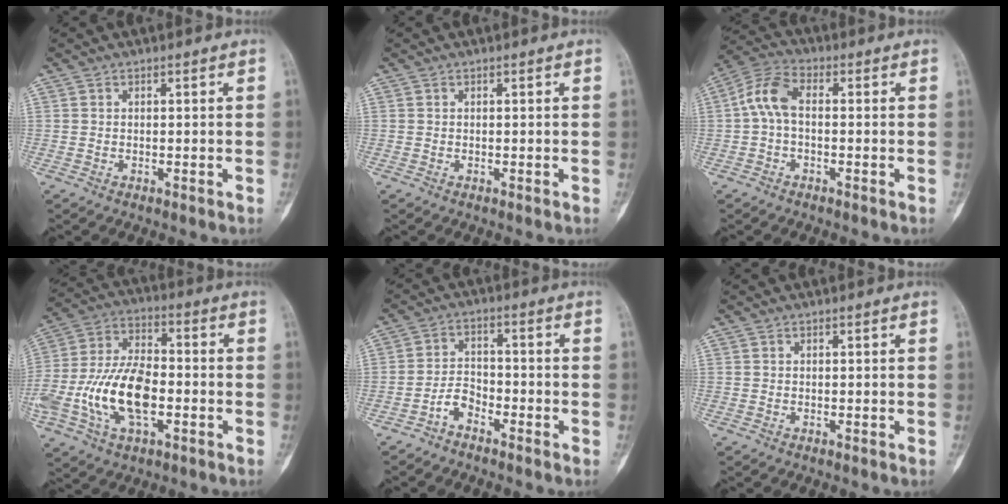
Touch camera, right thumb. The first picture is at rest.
{"total": 0.0}
{"total": 6.9, "force": [-0.2, 3.8, 5.7], "torque": [-0.118, 0.024, -0.015]}
{"total": 17.5, "force": [-4.3, 9.3, 14.2], "torque": [-0.289, 0.028, -0.078]}
{"total": 3.6, "force": [-2.8, 1.8, 1.4], "torque": [-0.020, 0.027, -0.060]}
{"total": 0.0}